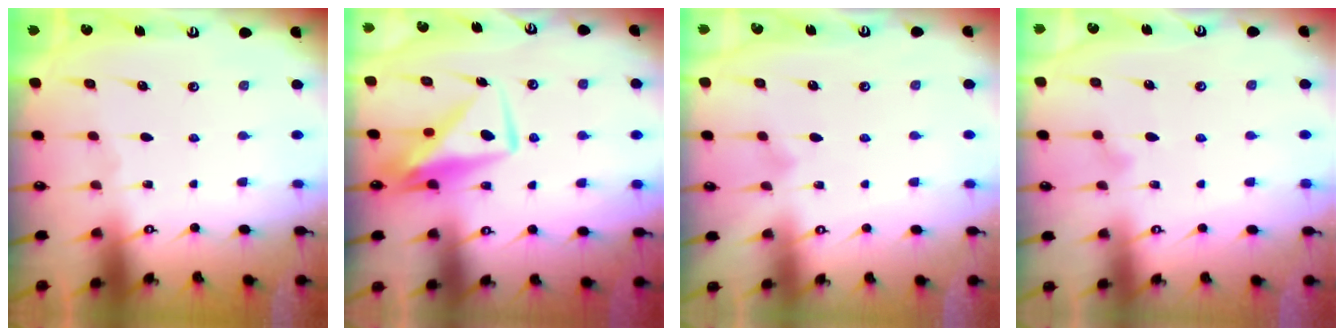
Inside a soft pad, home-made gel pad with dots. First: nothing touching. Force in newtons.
{"total": 8.5, "press": 8.5, "slide": 0.8}
{"total": 3.7, "press": 3.7, "slide": 0.3}
{"total": 8.0, "press": 8.0, "slide": 0.5}